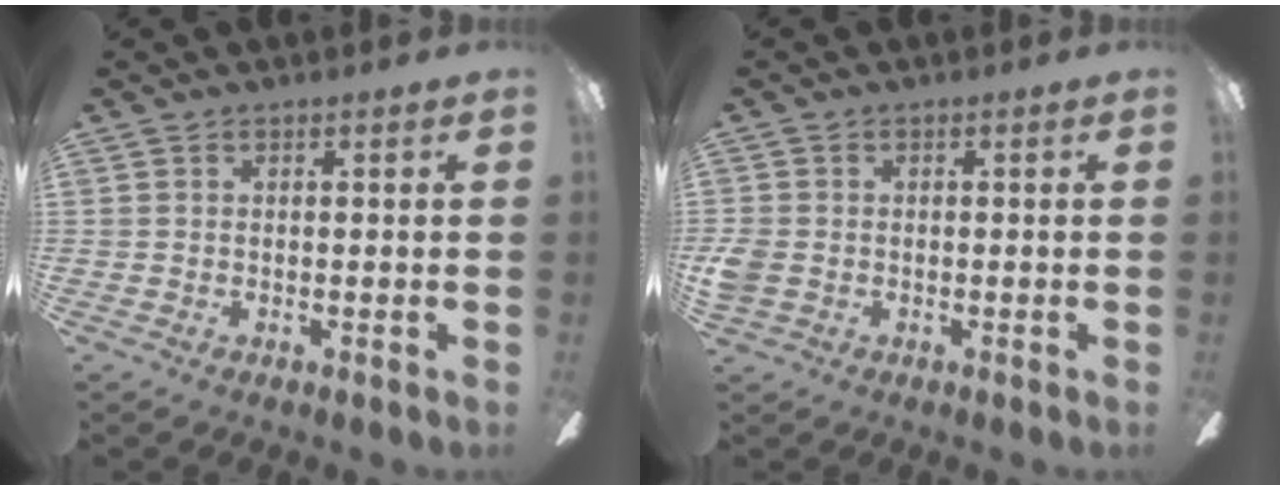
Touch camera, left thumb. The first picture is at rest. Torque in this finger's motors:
{"motor_torque": [-0.16, 0.20, -0.12, 0.10, 0.00]}